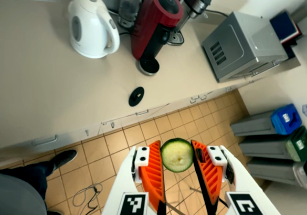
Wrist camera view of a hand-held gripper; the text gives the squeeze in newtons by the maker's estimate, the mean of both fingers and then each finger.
{"total": 8.6, "left": 8.4, "right": 8.8}